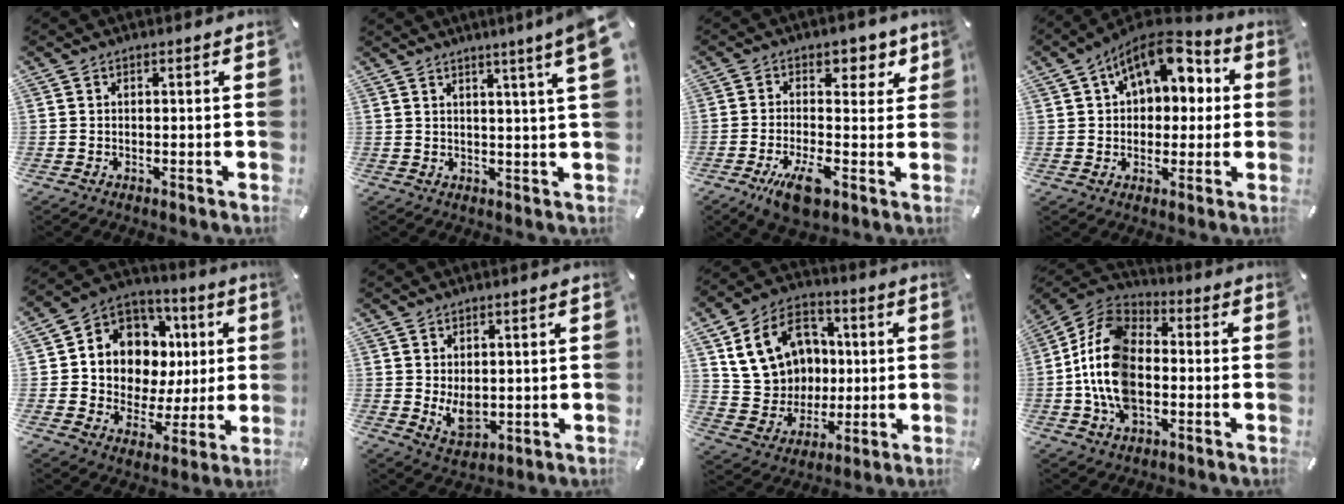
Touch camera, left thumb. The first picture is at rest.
{"total": 6.8, "force": [3.9, -0.5, 5.5], "torque": [-0.089, -0.022, 0.061]}
{"total": 12.5, "force": [-1.1, 8.1, 9.5], "torque": [-0.124, -0.008, -0.017]}
{"total": 12.7, "force": [5.8, 8.5, 7.5], "torque": [-0.107, -0.030, 0.103]}
{"total": 10.9, "force": [2.4, 10.1, 3.1], "torque": [-0.056, -0.030, 0.056]}
{"total": 6.0, "force": [0.4, 4.2, 4.3], "torque": [-0.071, -0.011, 0.006]}
{"total": 17.2, "force": [3.4, 14.9, 7.9], "torque": [-0.152, 0.004, 0.075]}
{"total": 15.9, "force": [-2.7, 10.6, 11.5], "torque": [-0.268, 0.011, -0.054]}